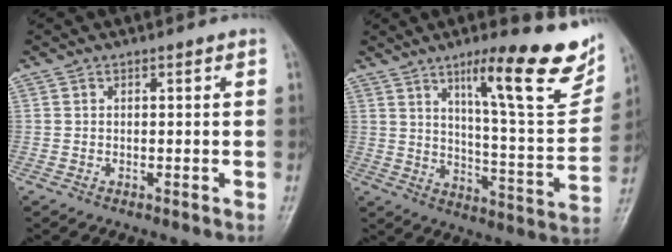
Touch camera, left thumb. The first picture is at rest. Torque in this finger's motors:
{"motor_torque": [0.51, 0.32, 1.46, -1.31, 0.09]}